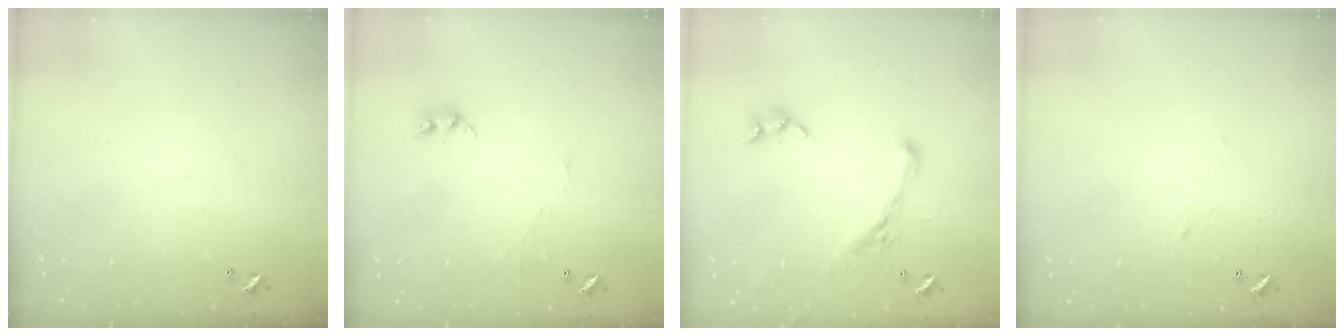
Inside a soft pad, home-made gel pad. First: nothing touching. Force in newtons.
{"total": 4.9, "press": 4.9, "slide": 0.7}
{"total": 1.7, "press": 1.1, "slide": 1.2}
{"total": 2.4, "press": 2.4, "slide": 0.4}